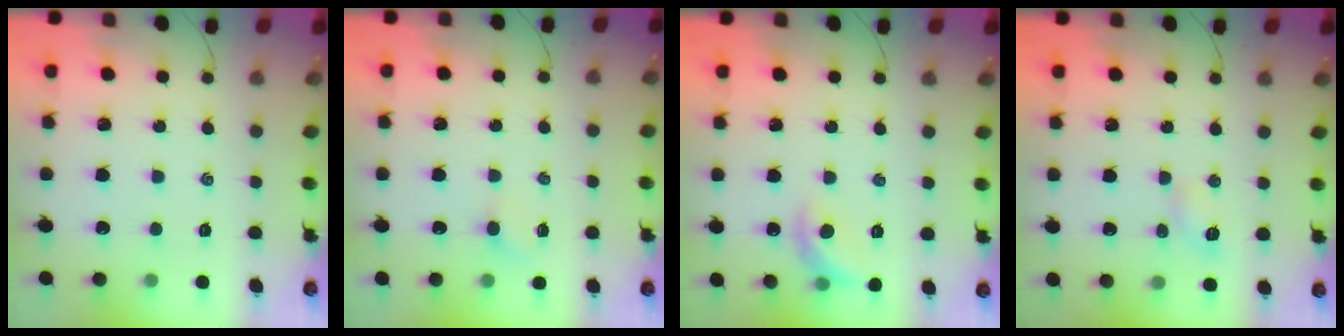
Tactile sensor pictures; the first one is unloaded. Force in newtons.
{"total": 1.6, "press": 1.5, "slide": 0.6}
{"total": 9.0, "press": 9.0, "slide": 0.8}
{"total": 4.3, "press": 4.1, "slide": 1.3}